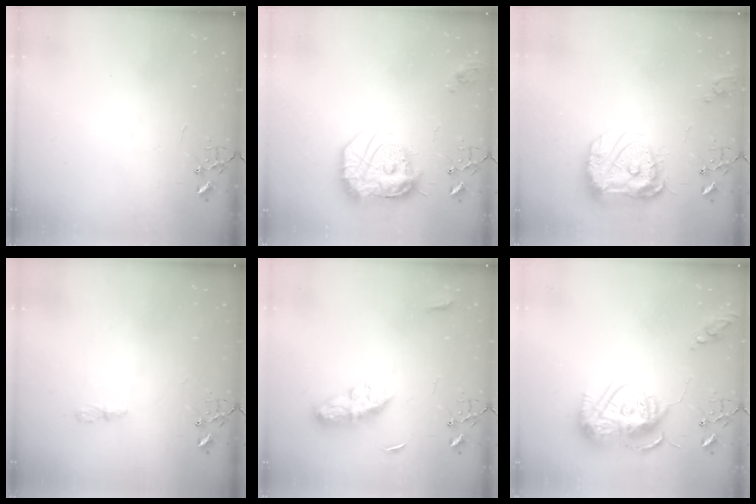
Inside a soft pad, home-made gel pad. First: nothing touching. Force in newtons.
{"total": 19.3, "press": 19.2, "slide": 1.7}
{"total": 17.3, "press": 17.2, "slide": 1.9}
{"total": 4.0, "press": 4.0, "slide": 0.5}
{"total": 8.2, "press": 8.1, "slide": 0.6}
{"total": 16.0, "press": 16.0, "slide": 1.5}